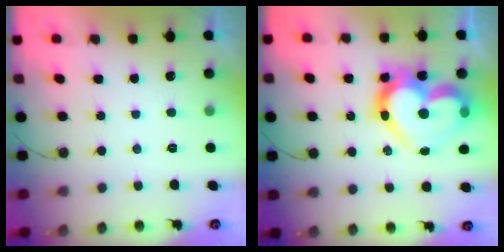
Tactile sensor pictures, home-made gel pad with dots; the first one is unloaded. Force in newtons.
{"total": 21.4, "press": 21.3, "slide": 2.6}